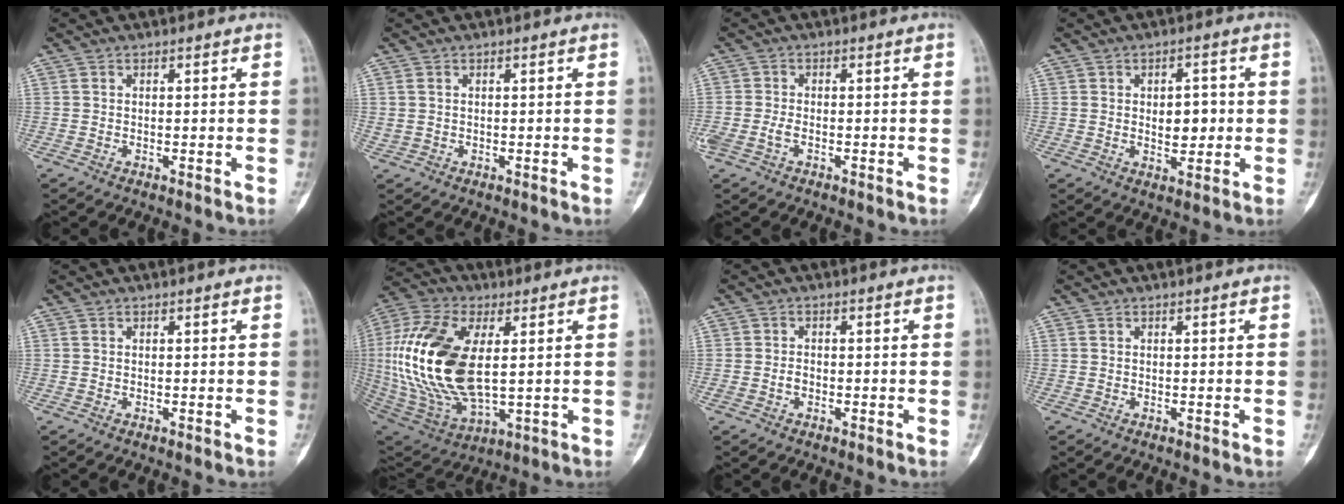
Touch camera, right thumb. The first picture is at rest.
{"total": 1.2, "force": [0.4, 0.8, 0.7], "torque": [-0.024, 0.002, 0.014]}
{"total": 2.7, "force": [-0.9, 1.6, 1.9], "torque": [-0.053, 0.008, -0.017]}
{"total": 5.6, "force": [0.3, 3.3, 4.6], "torque": [-0.046, -0.001, 0.007]}
{"total": 0.0}
{"total": 23.7, "force": [2.5, 12.3, 20.0], "torque": [-0.424, -0.014, 0.052]}
{"total": 1.3, "force": [-0.4, 1.0, 0.7], "torque": [-0.011, 0.004, -0.007]}
{"total": 0.0}